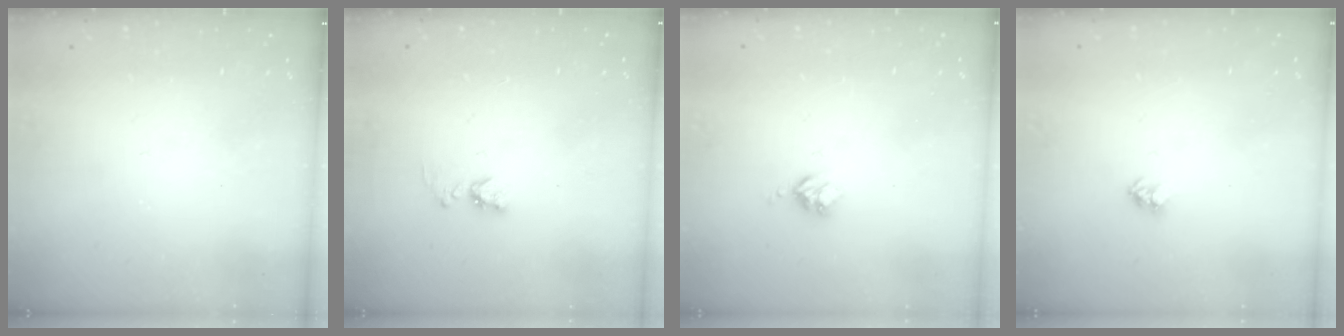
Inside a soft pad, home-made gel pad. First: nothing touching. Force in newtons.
{"total": 6.0, "press": 6.0, "slide": 0.7}
{"total": 3.4, "press": 3.4, "slide": 0.4}
{"total": 2.4, "press": 2.4, "slide": 0.1}